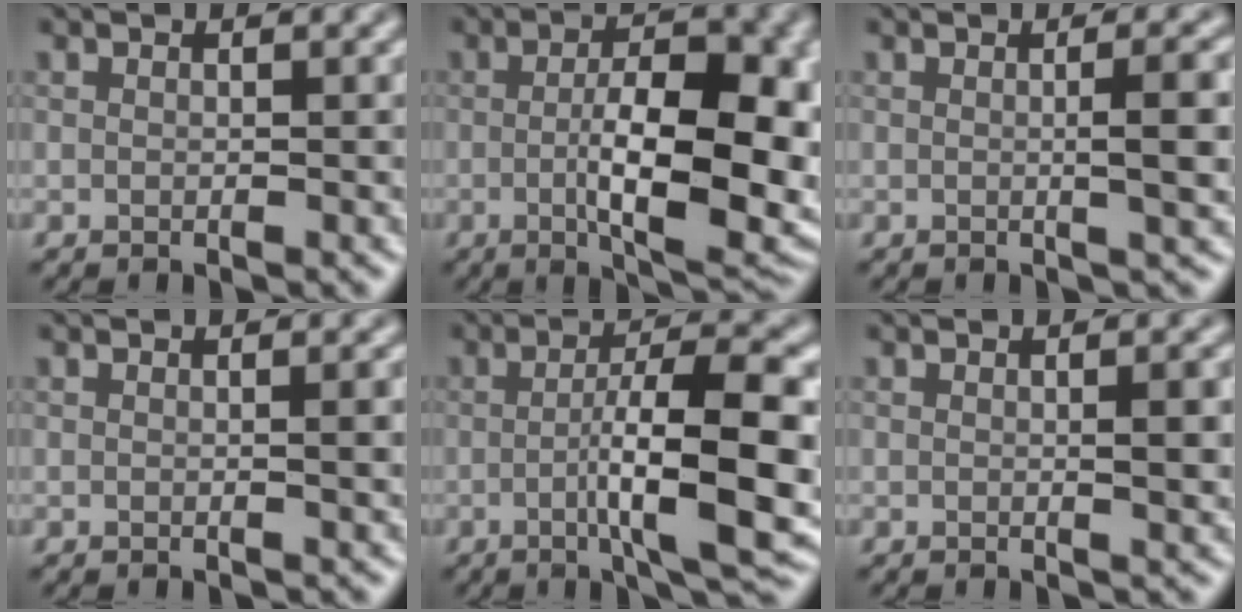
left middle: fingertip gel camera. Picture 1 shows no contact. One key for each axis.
{"total": 11.2, "fx": -1.3, "fy": 4.0, "fz": 10.4, "tx": -0.155, "ty": -0.009, "tz": -0.018}
{"total": 4.1, "fx": 0.1, "fy": 1.0, "fz": 4.0, "tx": -0.050, "ty": 0.007, "tz": -0.003}
{"total": 1.2, "fx": 0.0, "fy": 0.2, "fz": 1.2, "tx": -0.016, "ty": 0.001, "tz": -0.001}
{"total": 9.8, "fx": -2.1, "fy": 1.8, "fz": 9.4, "tx": -0.134, "ty": 0.007, "tz": -0.037}
{"total": 2.0, "fx": 0.1, "fy": 0.3, "fz": 1.9, "tx": -0.027, "ty": 0.000, "tz": 0.001}